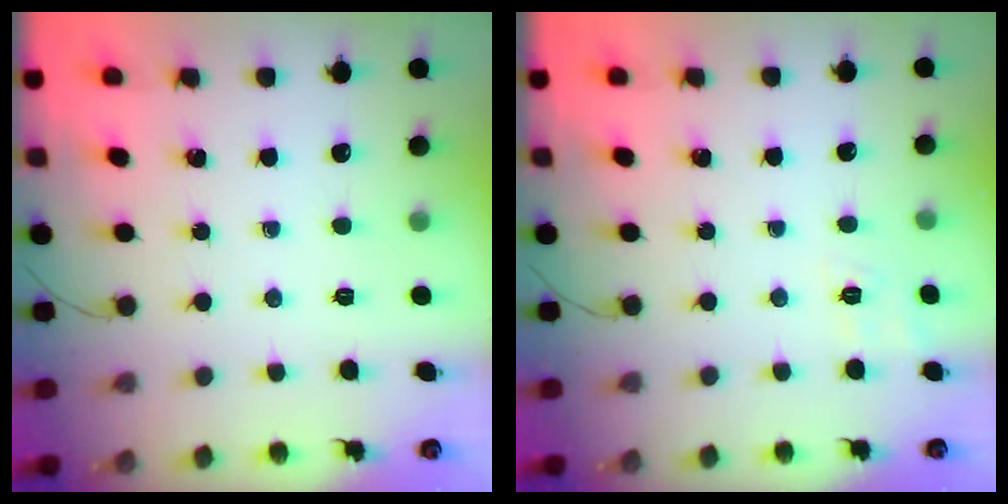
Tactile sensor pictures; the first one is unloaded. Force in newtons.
{"total": 2.5, "press": 1.8, "slide": 1.8}